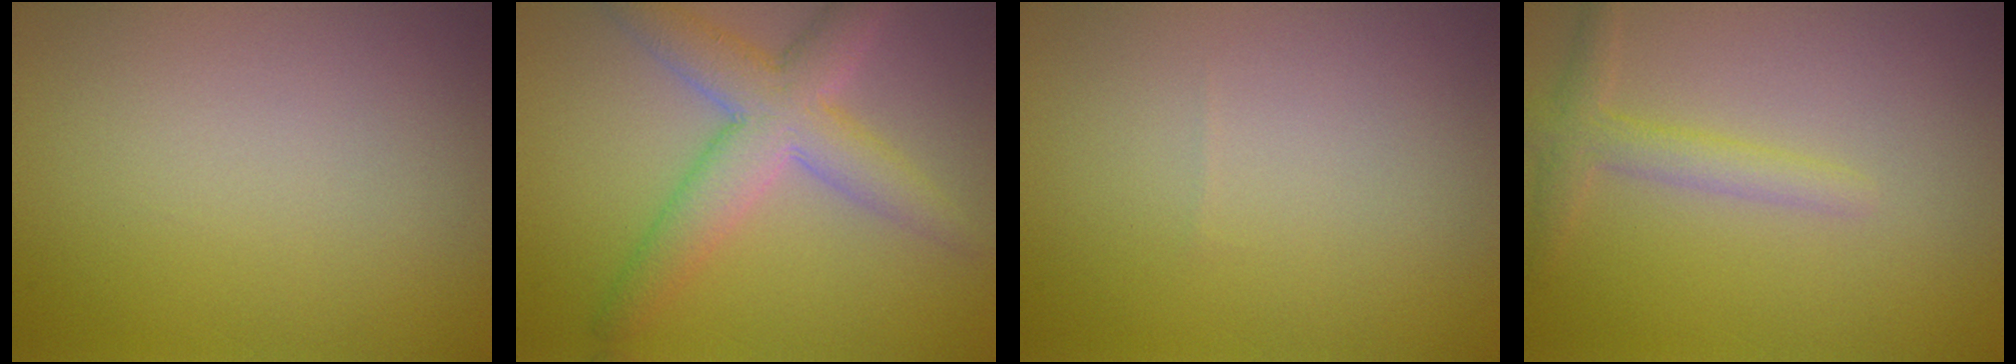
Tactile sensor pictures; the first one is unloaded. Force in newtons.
{"total": 5.6, "press": 5.6, "slide": 0.2}
{"total": 0.0}
{"total": 2.3, "press": 2.3, "slide": 0.1}